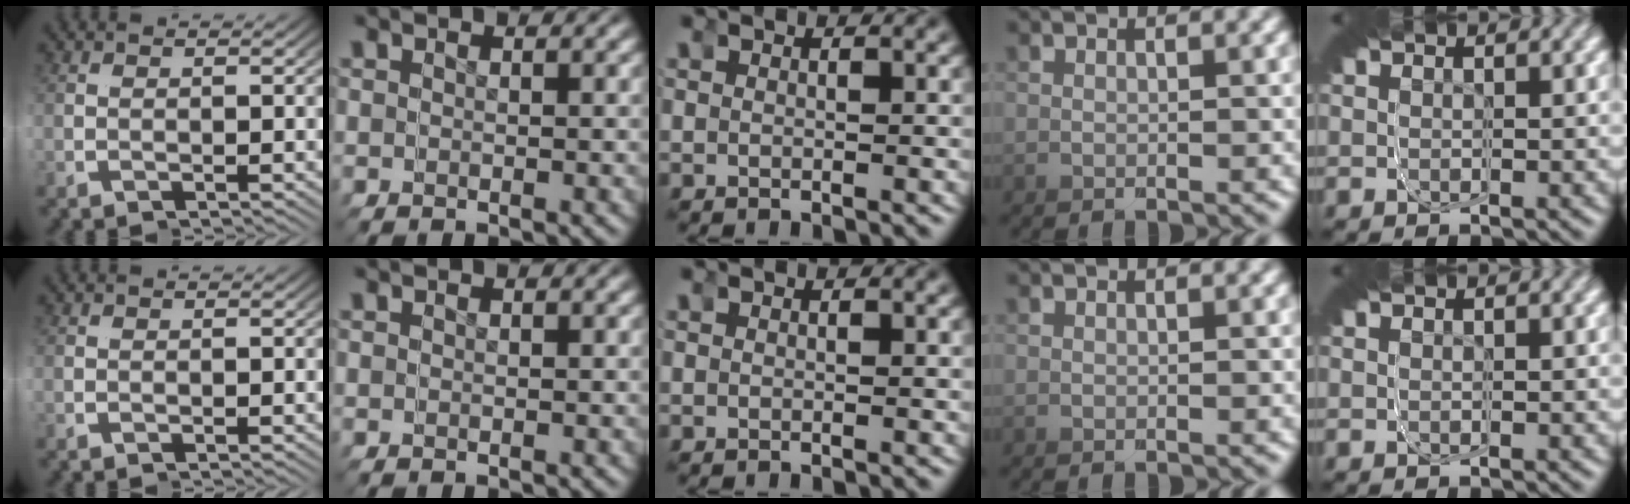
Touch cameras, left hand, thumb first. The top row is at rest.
{}